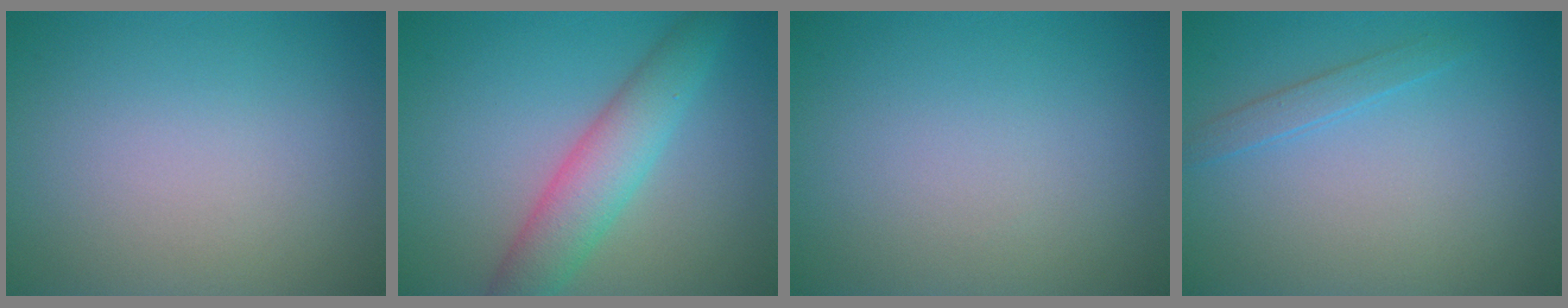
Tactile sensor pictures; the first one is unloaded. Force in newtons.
{"total": 4.8, "press": 4.8, "slide": 0.3}
{"total": 0.0}
{"total": 1.3, "press": 1.3, "slide": 0.1}